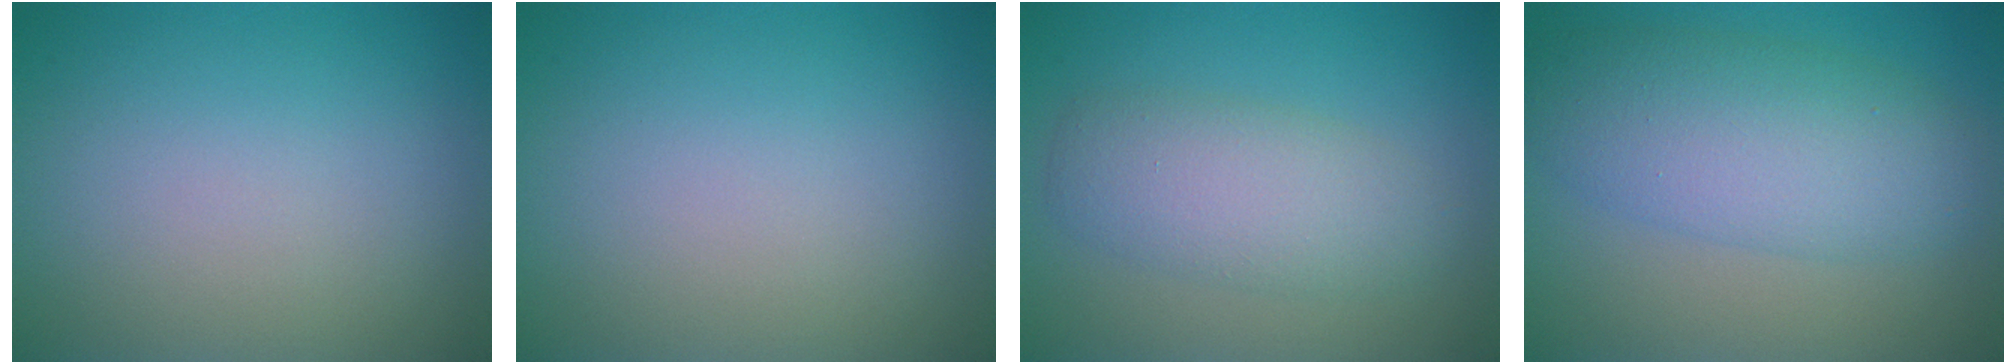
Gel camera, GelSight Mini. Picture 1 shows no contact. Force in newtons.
{"total": 0.0}
{"total": 4.3, "press": 4.3, "slide": 0.2}
{"total": 6.6, "press": 6.6, "slide": 0.2}